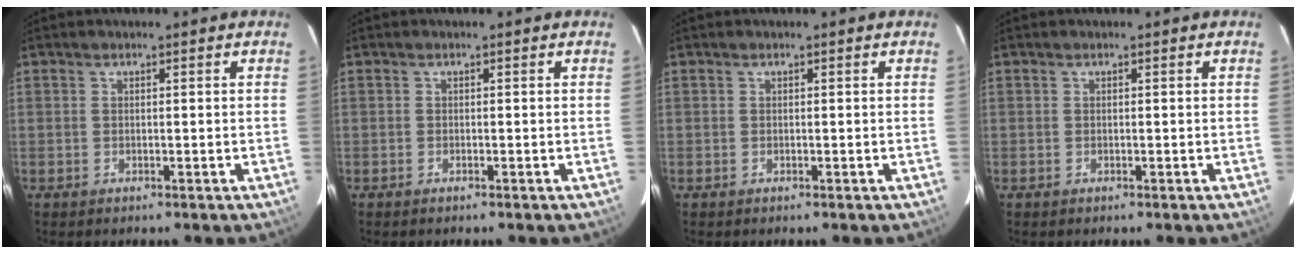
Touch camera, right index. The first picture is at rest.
{"total": 0.0}
{"total": 0.0}
{"total": 0.0}